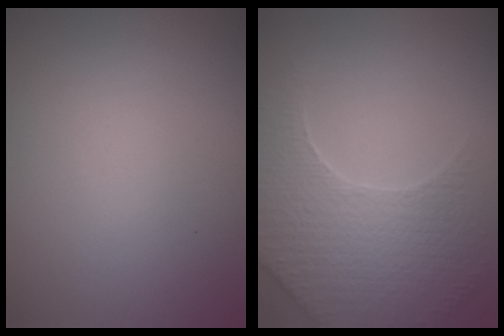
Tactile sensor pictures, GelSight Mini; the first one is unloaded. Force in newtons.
{"total": 5.1, "press": 4.6, "slide": 2.1}